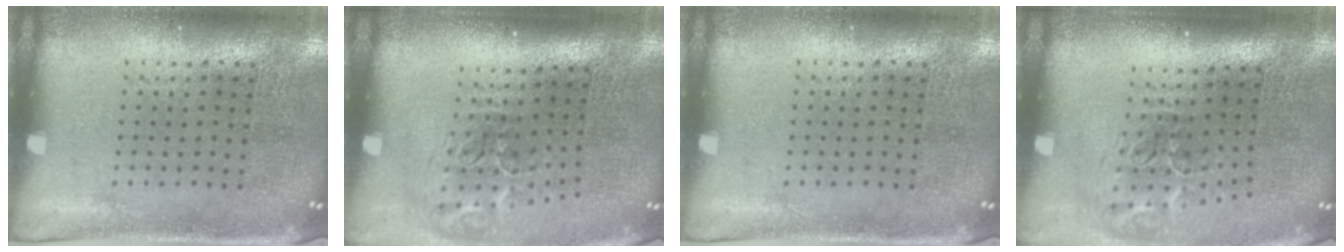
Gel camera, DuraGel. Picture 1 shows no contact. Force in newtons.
{"total": 2.0, "press": 1.2, "slide": 1.6}
{"total": 0.0}
{"total": 2.0, "press": 1.2, "slide": 1.6}